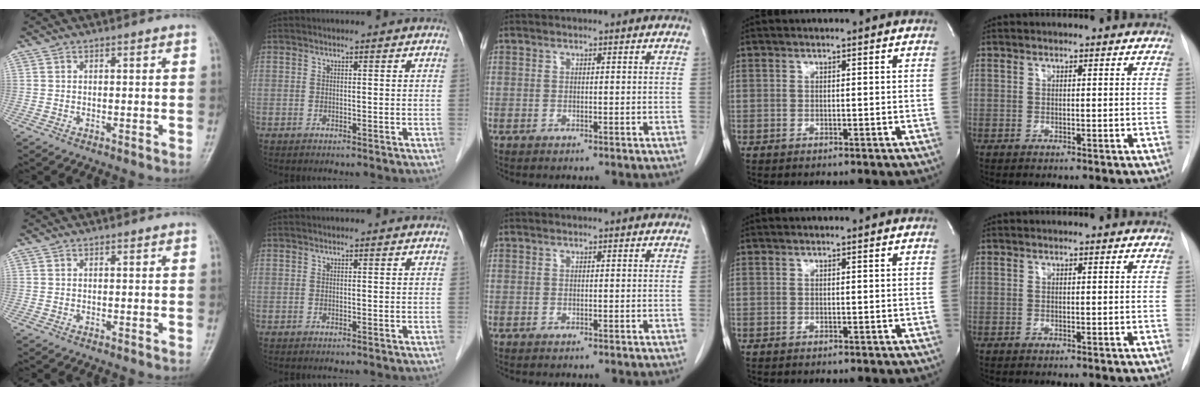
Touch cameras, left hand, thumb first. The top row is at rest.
{}